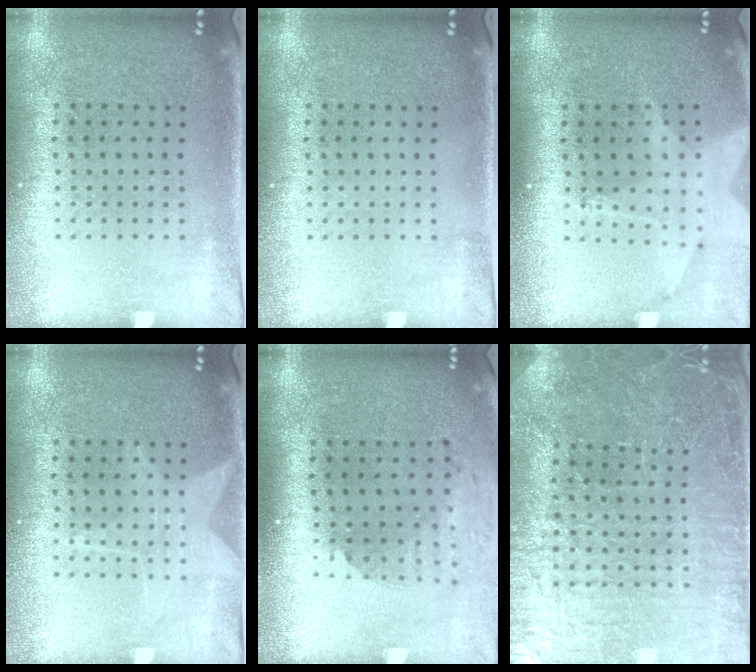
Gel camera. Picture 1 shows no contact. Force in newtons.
{"total": 0.0}
{"total": 2.0, "press": 1.5, "slide": 1.3}
{"total": 1.8, "press": 1.8, "slide": 0.3}
{"total": 1.8, "press": 1.4, "slide": 1.1}
{"total": 3.3, "press": 3.3, "slide": 0.3}